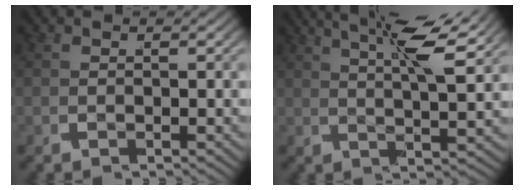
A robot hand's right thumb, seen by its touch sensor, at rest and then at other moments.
{"total": 6.2, "force": [3.7, 1.5, 4.7], "torque": [-0.070, 0.008, 0.055]}